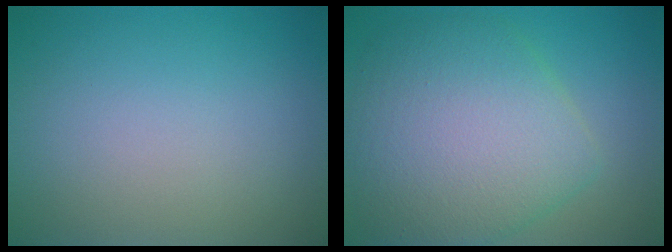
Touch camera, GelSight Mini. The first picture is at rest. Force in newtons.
{"total": 8.5, "press": 8.5, "slide": 0.2}